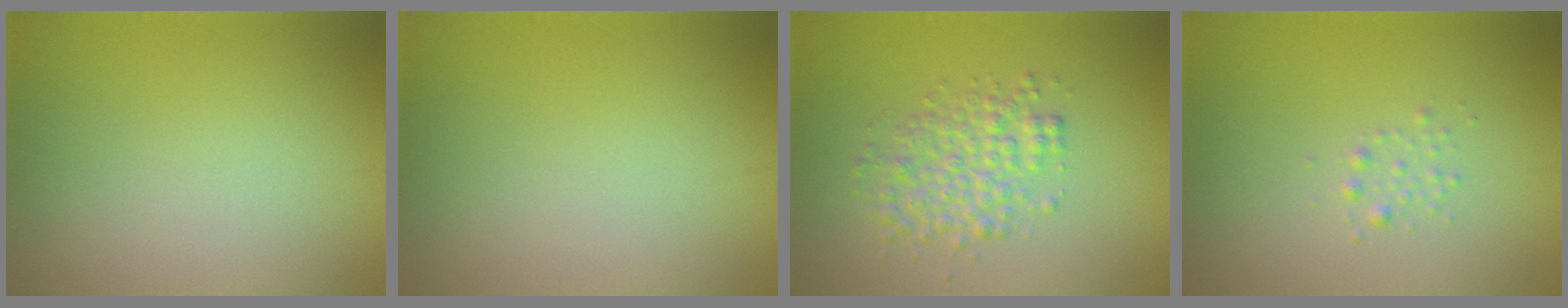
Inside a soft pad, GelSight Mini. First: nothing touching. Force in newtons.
{"total": 0.0}
{"total": 3.5, "press": 3.5, "slide": 0.1}
{"total": 0.8, "press": 0.8, "slide": 0.0}